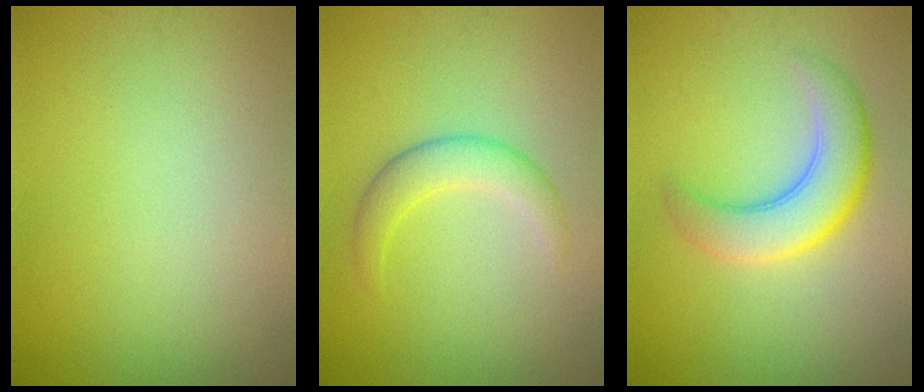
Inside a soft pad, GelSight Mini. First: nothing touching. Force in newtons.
{"total": 2.8, "press": 2.8, "slide": 0.1}
{"total": 5.1, "press": 5.1, "slide": 0.3}